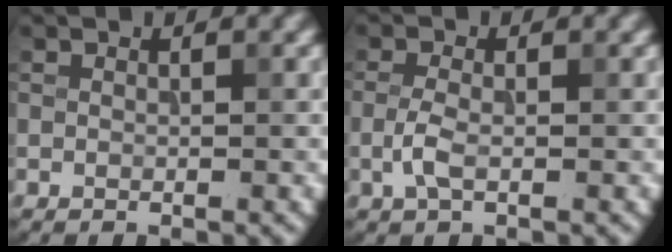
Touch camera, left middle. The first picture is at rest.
{"total": 2.0, "force": [-0.7, 0.8, 1.7], "torque": [-0.042, 0.001, -0.019]}